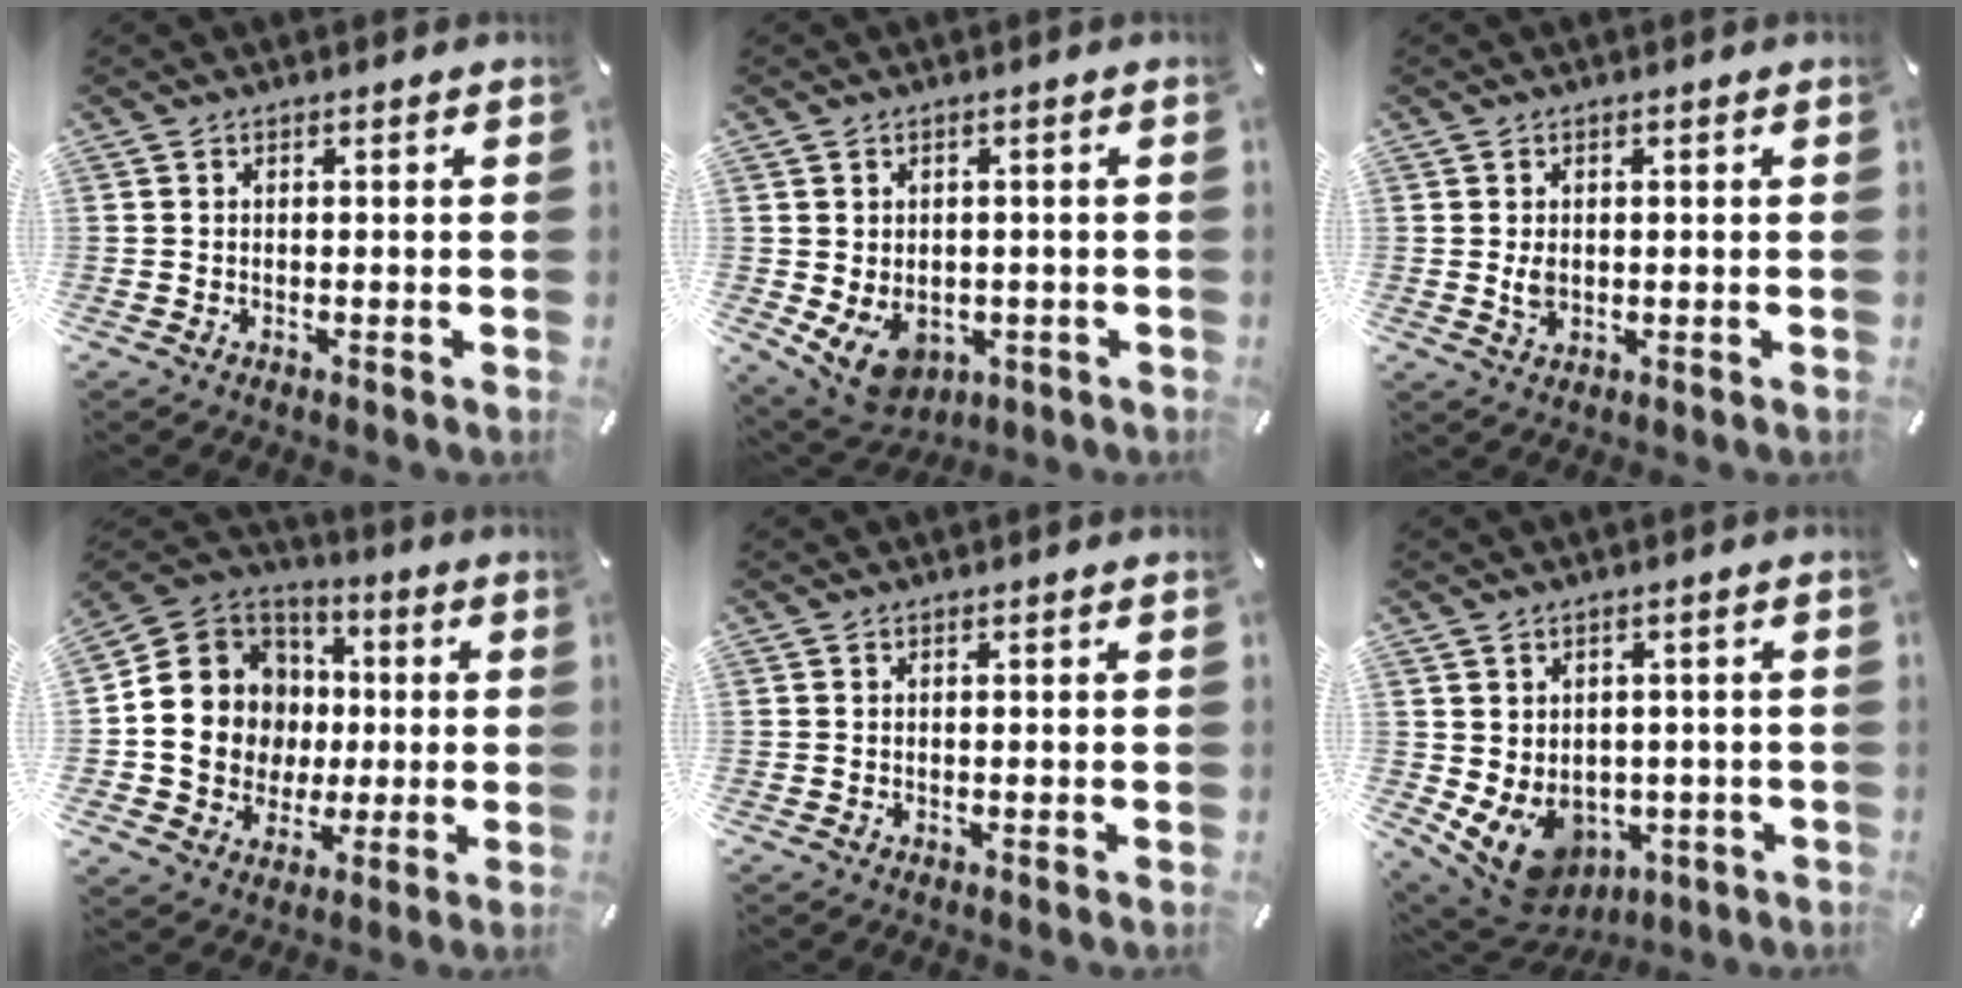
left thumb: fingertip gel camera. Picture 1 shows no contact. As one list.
[{"total": 7.8, "force": [-2.1, 6.0, 4.5], "torque": [-0.084, 0.006, -0.035]}, {"total": 2.6, "force": [0.2, 2.0, 1.7], "torque": [-0.034, -0.002, -0.001]}, {"total": 16.0, "force": [-0.6, 15.0, 5.5], "torque": [-0.105, -0.004, 0.003]}, {"total": 0.0}, {"total": 8.8, "force": [-2.2, 7.2, 4.5], "torque": [-0.085, -0.006, -0.036]}]